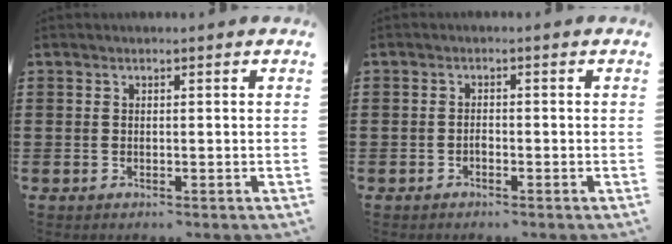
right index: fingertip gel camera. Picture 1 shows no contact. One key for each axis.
{"total": 0.8, "fx": -0.6, "fy": 0.4, "fz": 0.4, "tx": -0.010, "ty": -0.002, "tz": -0.011}